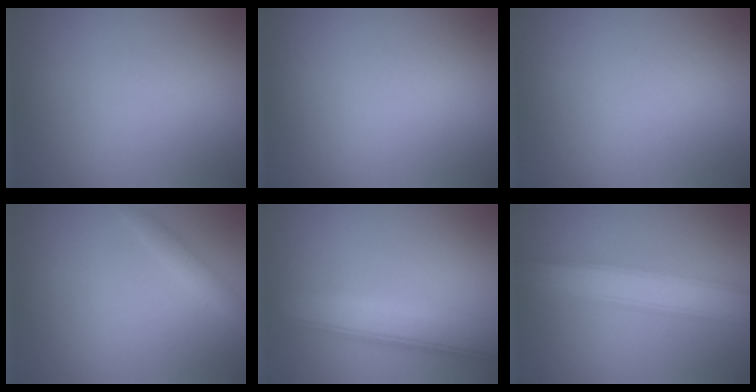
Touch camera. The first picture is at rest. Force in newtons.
{"total": 0.0}
{"total": 0.0}
{"total": 1.1, "press": 1.1, "slide": 0.1}
{"total": 5.9, "press": 5.9, "slide": 0.6}
{"total": 4.9, "press": 4.9, "slide": 0.1}